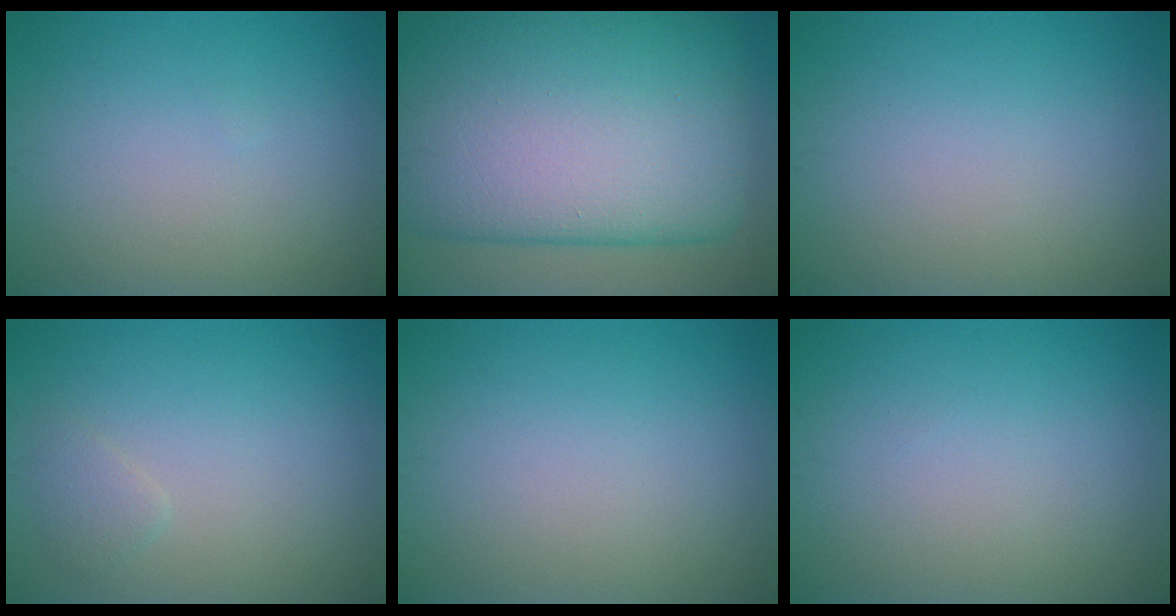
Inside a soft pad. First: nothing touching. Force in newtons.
{"total": 20.7, "press": 20.7, "slide": 0.9}
{"total": 0.0}
{"total": 1.1, "press": 1.1, "slide": 0.1}
{"total": 0.0}
{"total": 0.0}